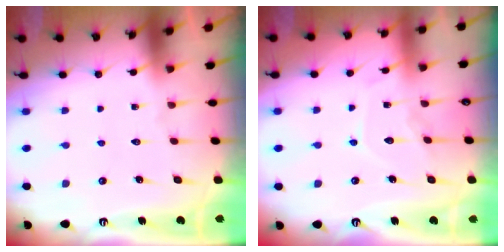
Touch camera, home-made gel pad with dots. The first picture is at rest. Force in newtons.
{"total": 8.0, "press": 7.9, "slide": 0.8}